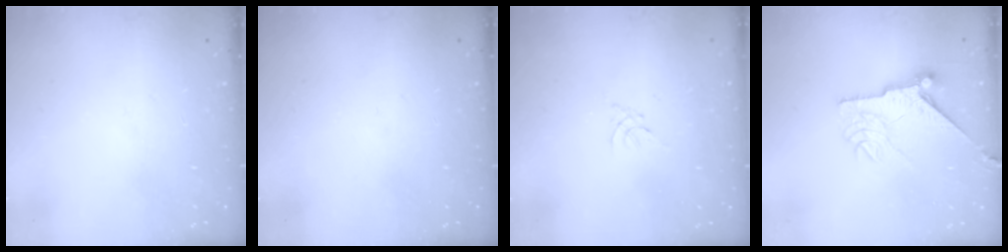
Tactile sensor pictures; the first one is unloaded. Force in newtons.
{"total": 0.0}
{"total": 0.0}
{"total": 8.7, "press": 8.7, "slide": 0.3}